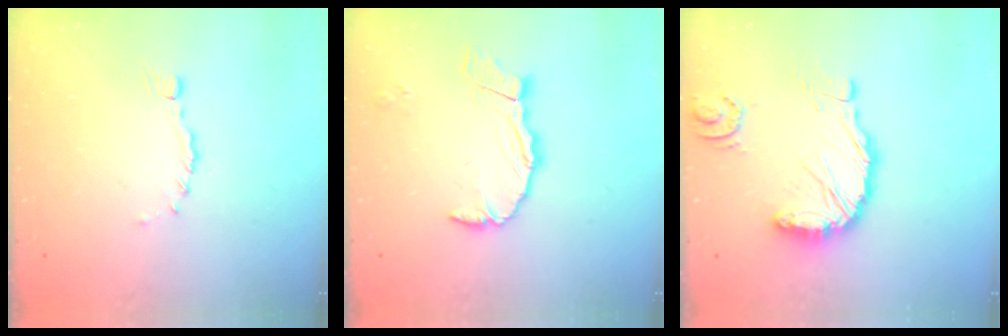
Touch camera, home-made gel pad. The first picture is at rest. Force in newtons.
{"total": 8.9, "press": 8.9, "slide": 0.6}
{"total": 14.3, "press": 14.2, "slide": 1.6}